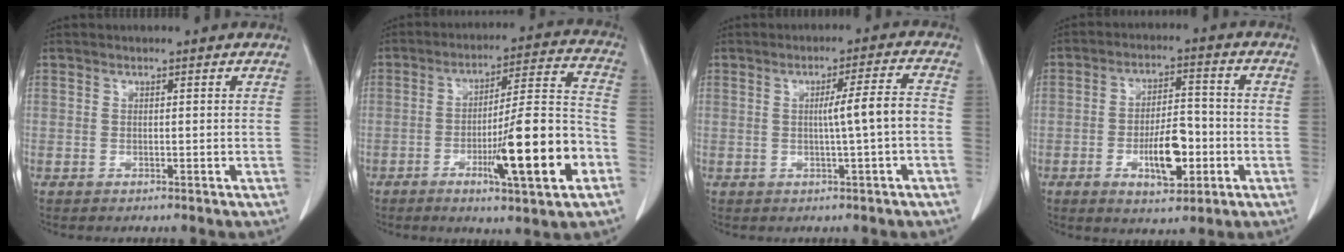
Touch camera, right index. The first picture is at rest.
{"total": 16.2, "force": [-6.0, 0.9, 15.0], "torque": [-0.236, -0.003, -0.089]}
{"total": 5.4, "force": [-0.7, -0.6, 5.3], "torque": [-0.081, 0.009, -0.011]}
{"total": 8.8, "force": [-2.9, 3.3, 7.7], "torque": [-0.135, 0.006, -0.043]}